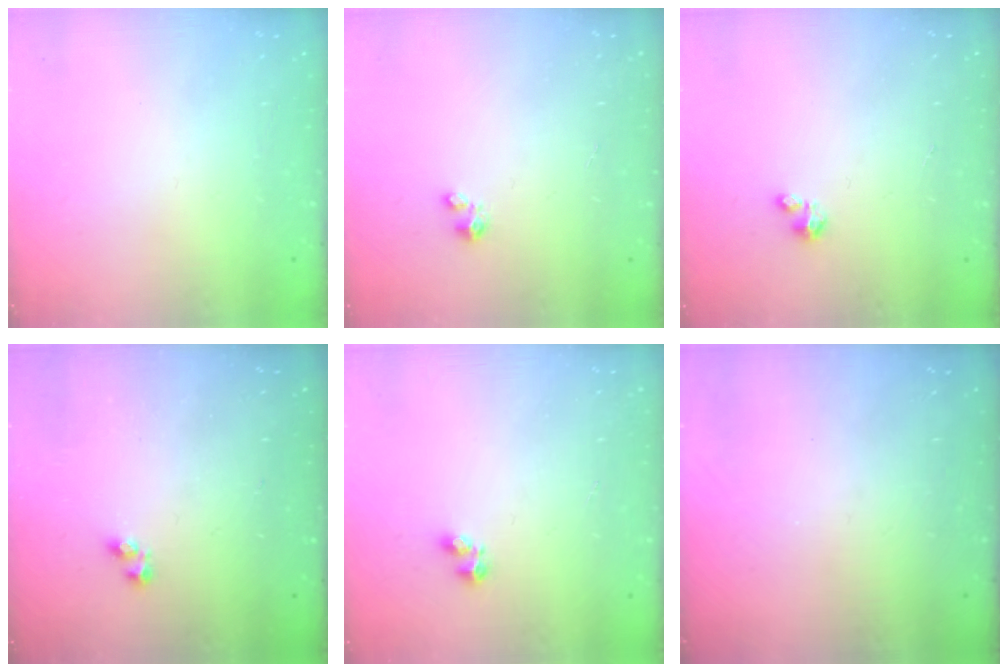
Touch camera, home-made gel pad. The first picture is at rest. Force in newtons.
{"total": 1.6, "press": 1.6, "slide": 0.2}
{"total": 1.2, "press": 1.2, "slide": 0.2}
{"total": 0.9, "press": 0.4, "slide": 0.8}
{"total": 2.2, "press": 2.1, "slide": 0.7}
{"total": 0.0}